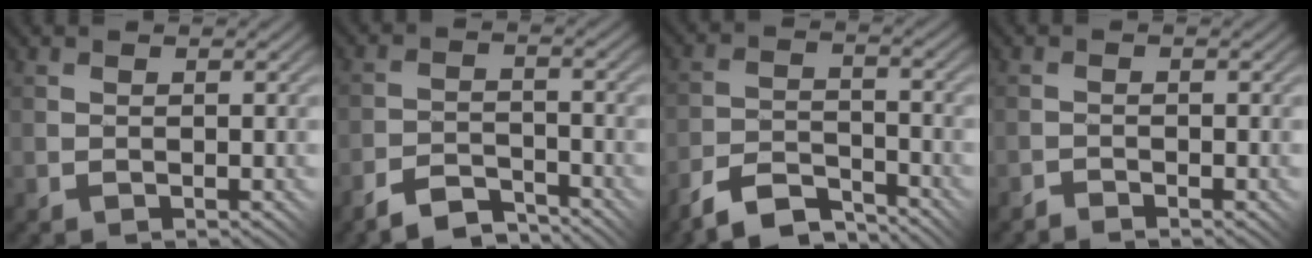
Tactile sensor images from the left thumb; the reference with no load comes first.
{"total": 4.8, "force": [-4.3, 1.0, 1.8], "torque": [-0.028, 0.002, -0.087]}
{"total": 6.8, "force": [-5.9, 1.8, 2.9], "torque": [-0.050, 0.001, -0.120]}
{"total": 1.0, "force": [-1.0, -0.1, 0.2], "torque": [-0.001, 0.005, -0.022]}